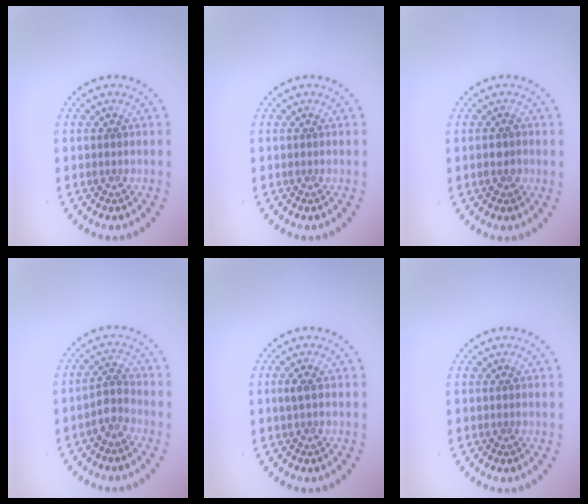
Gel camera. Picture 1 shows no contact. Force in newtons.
{"total": 0.0}
{"total": 1.4, "press": 1.3, "slide": 0.5}
{"total": 2.1, "press": 1.6, "slide": 1.3}
{"total": 1.1, "press": 1.1, "slide": 0.2}
{"total": 0.0}